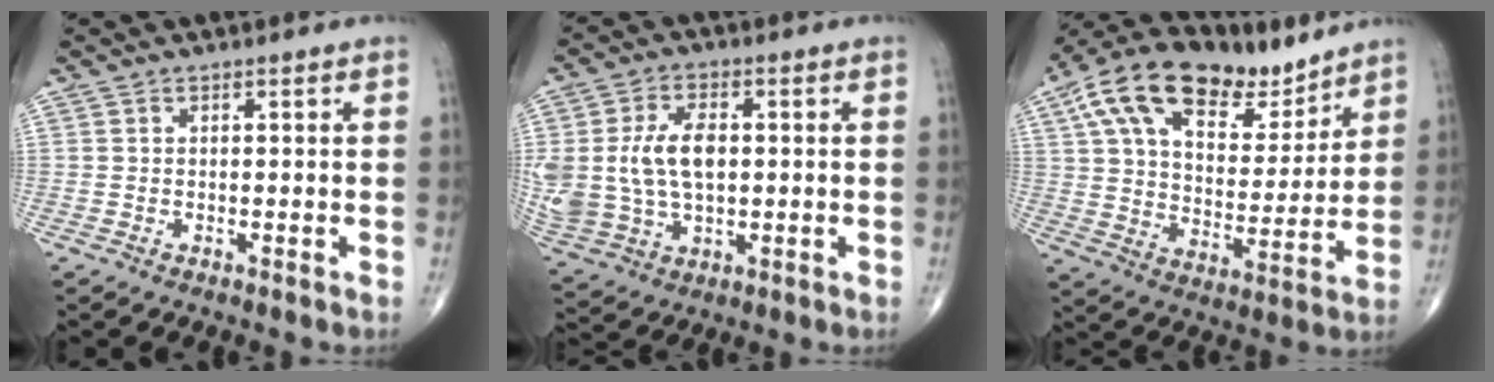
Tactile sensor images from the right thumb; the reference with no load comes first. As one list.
[{"total": 14.8, "force": [1.1, 9.3, 11.5], "torque": [-0.240, 0.003, 0.032]}, {"total": 22.1, "force": [13.2, 11.6, 13.4], "torque": [-0.201, -0.024, 0.232]}]